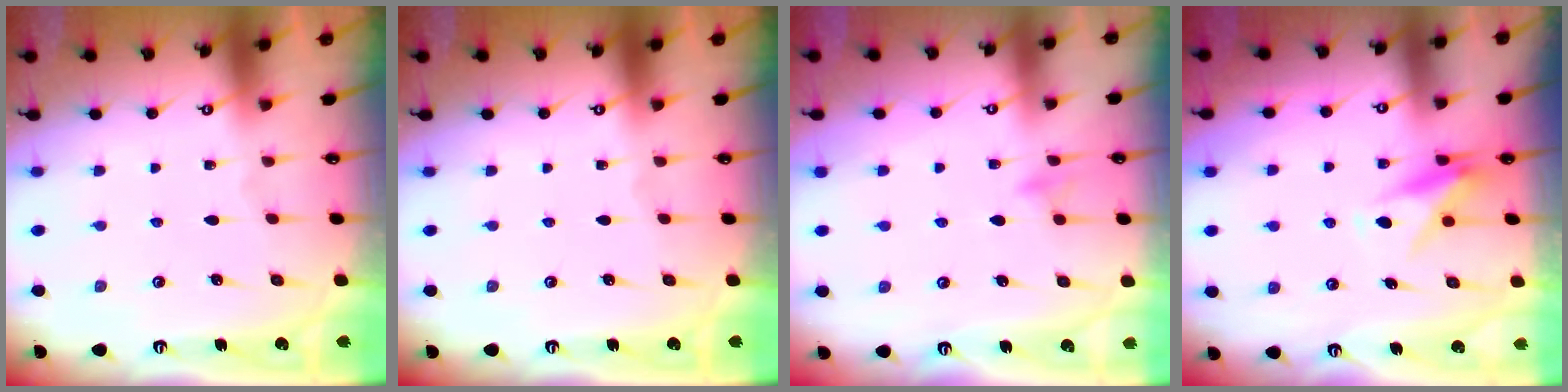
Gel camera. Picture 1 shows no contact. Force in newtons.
{"total": 0.0}
{"total": 8.3, "press": 8.2, "slide": 0.9}
{"total": 9.5, "press": 9.5, "slide": 0.8}